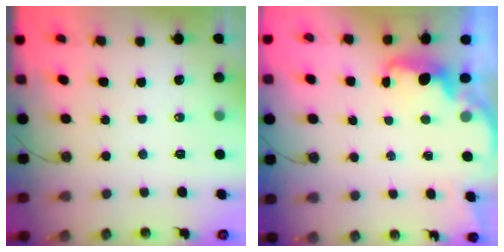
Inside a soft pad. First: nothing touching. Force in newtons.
{"total": 1.9, "press": 1.7, "slide": 0.8}